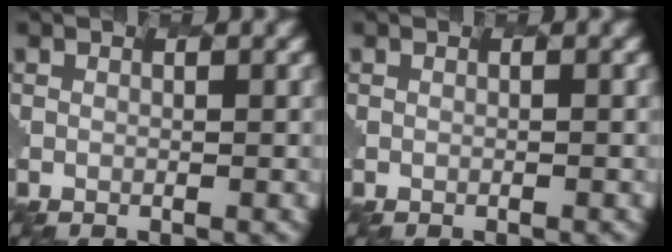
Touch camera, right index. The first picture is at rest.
{"total": 0.0}